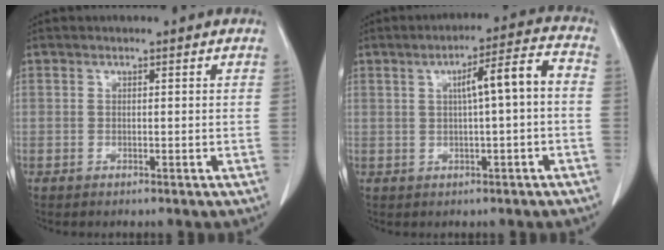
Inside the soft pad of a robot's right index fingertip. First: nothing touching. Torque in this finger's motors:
{"motor_torque": [0.68, -0.10, 0.20, 0.10]}